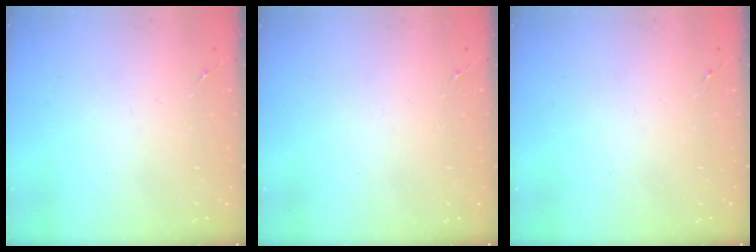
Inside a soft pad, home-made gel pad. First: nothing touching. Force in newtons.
{"total": 0.0}
{"total": 0.0}